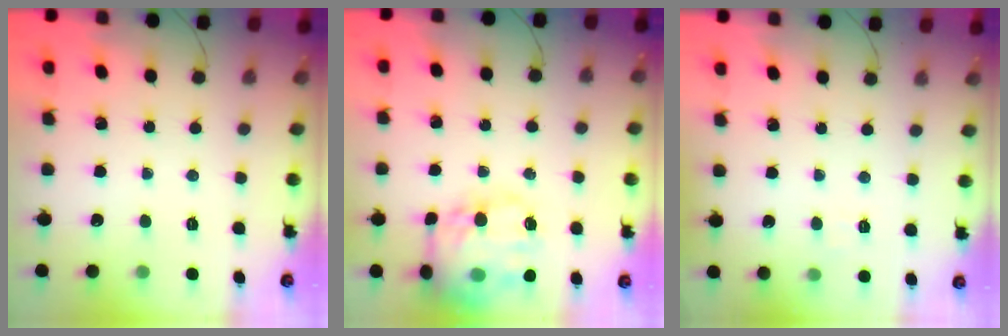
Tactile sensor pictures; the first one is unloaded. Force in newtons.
{"total": 20.0, "press": 19.7, "slide": 3.4}
{"total": 3.5, "press": 3.4, "slide": 1.0}